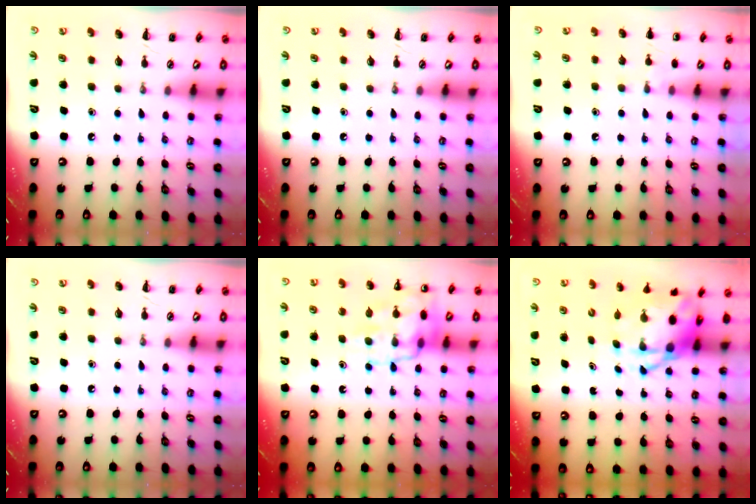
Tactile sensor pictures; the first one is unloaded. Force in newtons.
{"total": 0.0}
{"total": 6.1, "press": 5.9, "slide": 1.8}
{"total": 0.0}
{"total": 13.6, "press": 13.5, "slide": 1.8}
{"total": 6.6, "press": 6.3, "slide": 1.6}